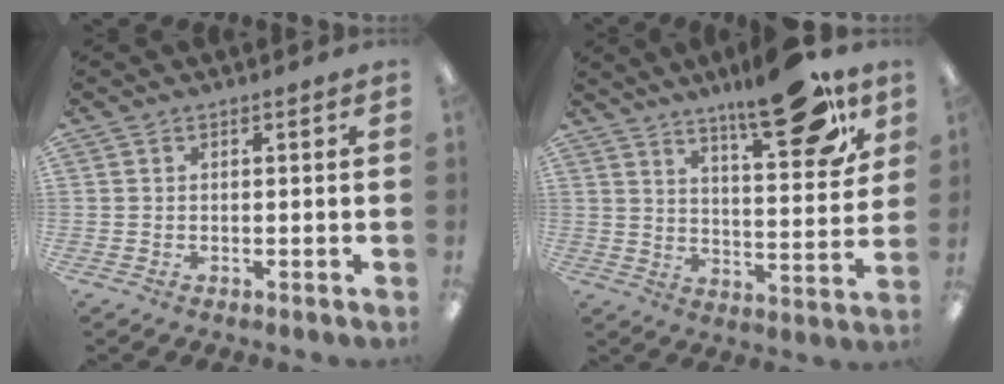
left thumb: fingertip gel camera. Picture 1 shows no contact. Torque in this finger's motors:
{"motor_torque": [0.23, 0.60, 0.05, -0.06, 0.08]}